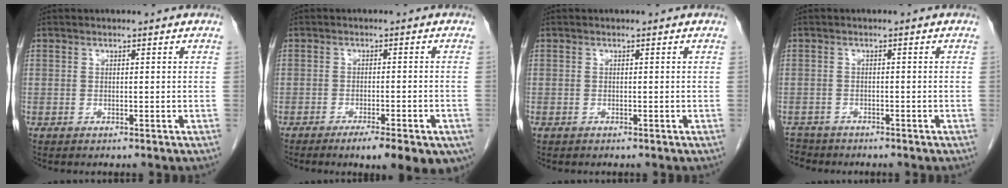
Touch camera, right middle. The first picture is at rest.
{"total": 12.2, "force": [-8.1, 2.7, 8.7], "torque": [-0.072, -0.007, -0.106]}
{"total": 0.0}
{"total": 3.4, "force": [-3.0, 1.3, -0.6], "torque": [0.004, -0.005, -0.057]}